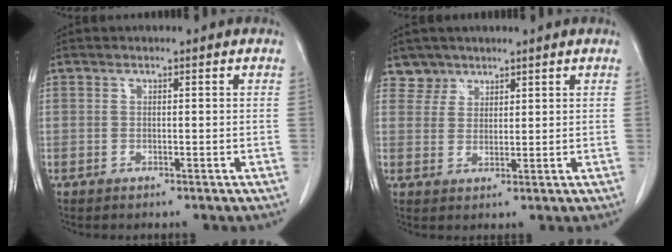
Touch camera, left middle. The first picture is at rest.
{"total": 3.0, "force": [2.4, 1.7, -0.6], "torque": [0.019, 0.002, 0.041]}